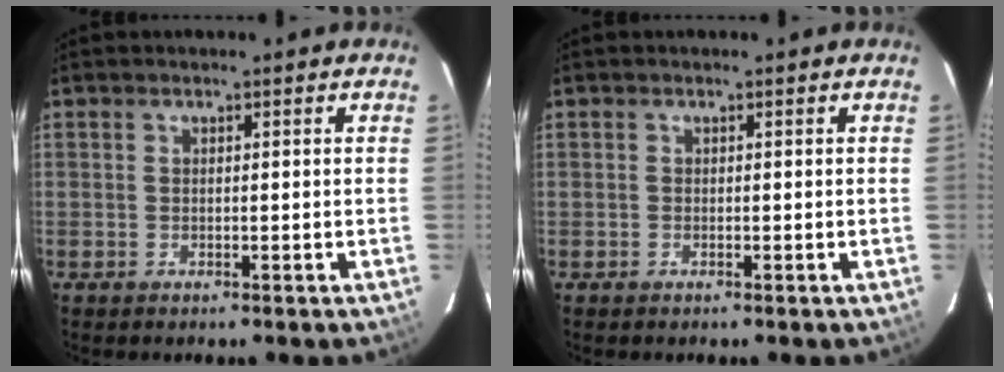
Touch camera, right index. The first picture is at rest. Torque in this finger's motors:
{"motor_torque": [-0.26, 0.18, -0.58, -0.16]}